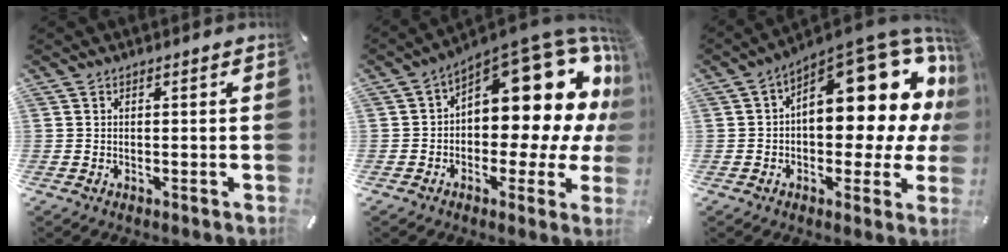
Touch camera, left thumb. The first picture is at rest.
{"total": 18.7, "force": [8.2, 9.3, 14.0], "torque": [-0.161, -0.089, 0.131]}
{"total": 20.2, "force": [7.9, 10.0, 15.7], "torque": [-0.183, -0.080, 0.131]}